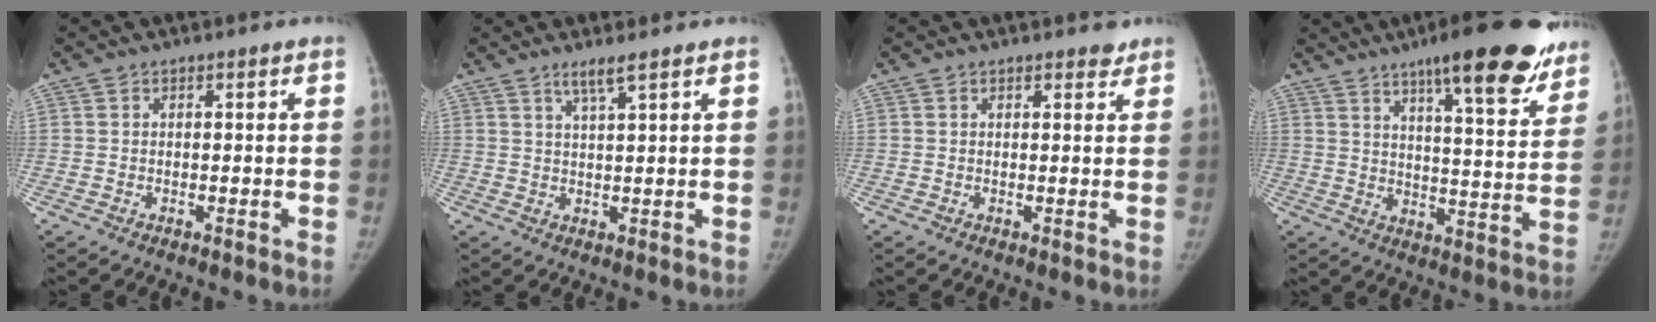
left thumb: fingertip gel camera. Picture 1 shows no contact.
{"total": 3.4, "force": [2.4, -0.2, 2.4], "torque": [-0.052, -0.015, 0.050]}
{"total": 1.7, "force": [1.5, 0.7, 0.6], "torque": [0.001, -0.010, 0.016]}
{"total": 21.2, "force": [14.4, 4.8, 14.8], "torque": [-0.175, -0.057, 0.200]}